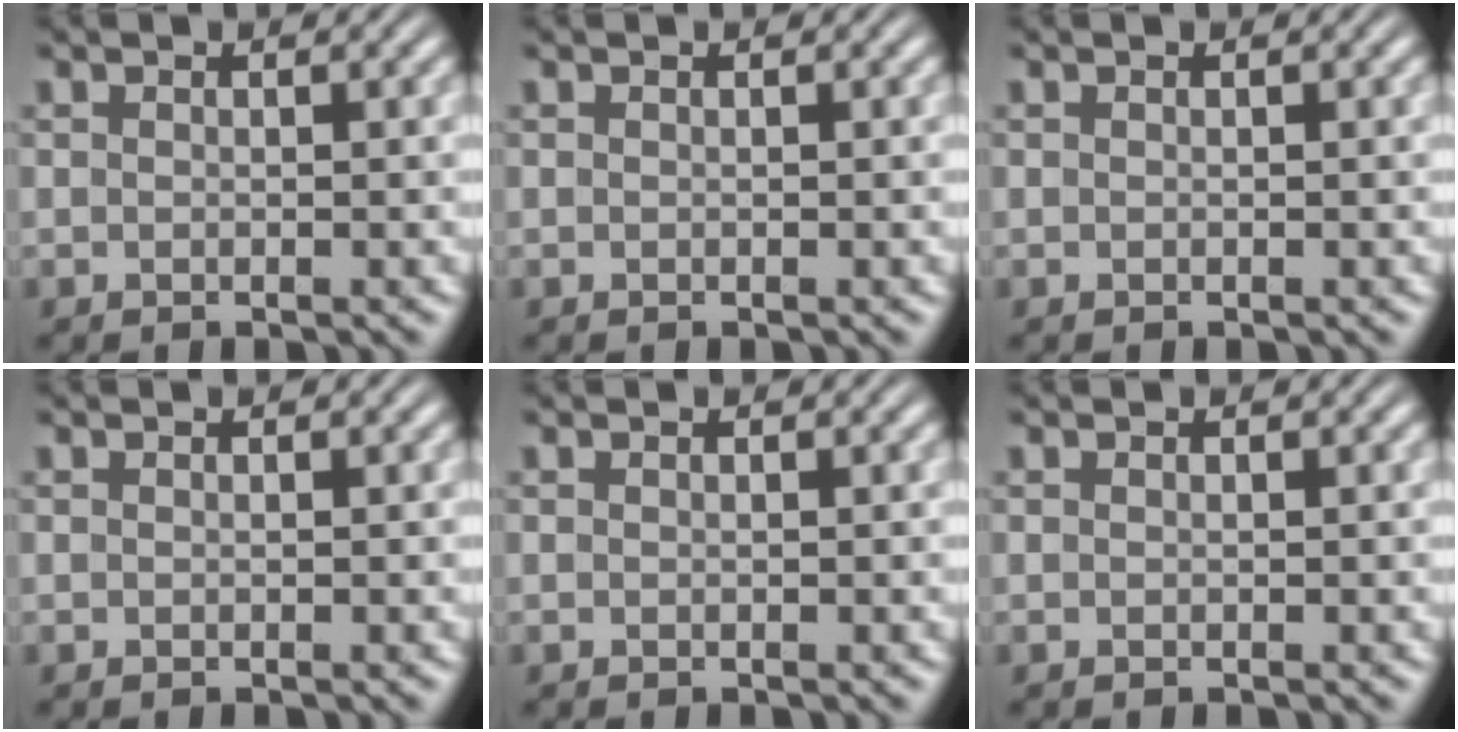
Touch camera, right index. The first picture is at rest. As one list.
[{"total": 0.0}, {"total": 0.0}, {"total": 0.0}, {"total": 0.0}, {"total": 0.0}]